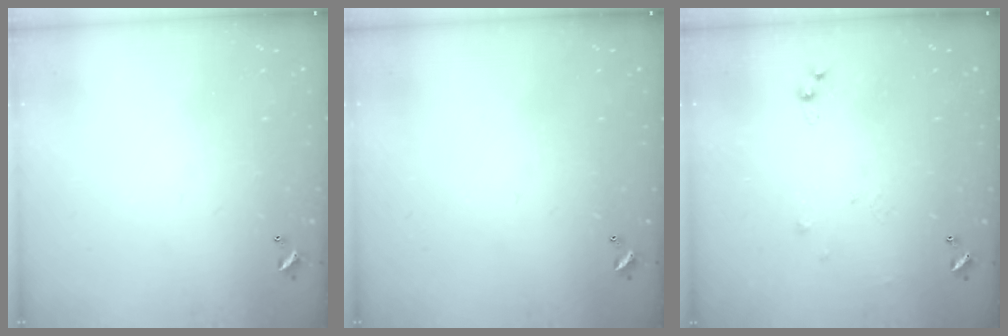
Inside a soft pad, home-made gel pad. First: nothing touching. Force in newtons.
{"total": 0.0}
{"total": 5.1, "press": 5.1, "slide": 0.6}